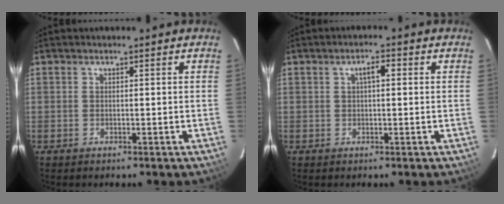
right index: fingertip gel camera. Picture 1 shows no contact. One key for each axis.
{"total": 2.5, "fx": 0.6, "fy": 0.9, "fz": 2.3, "tx": -0.041, "ty": 0.011, "tz": 0.011}